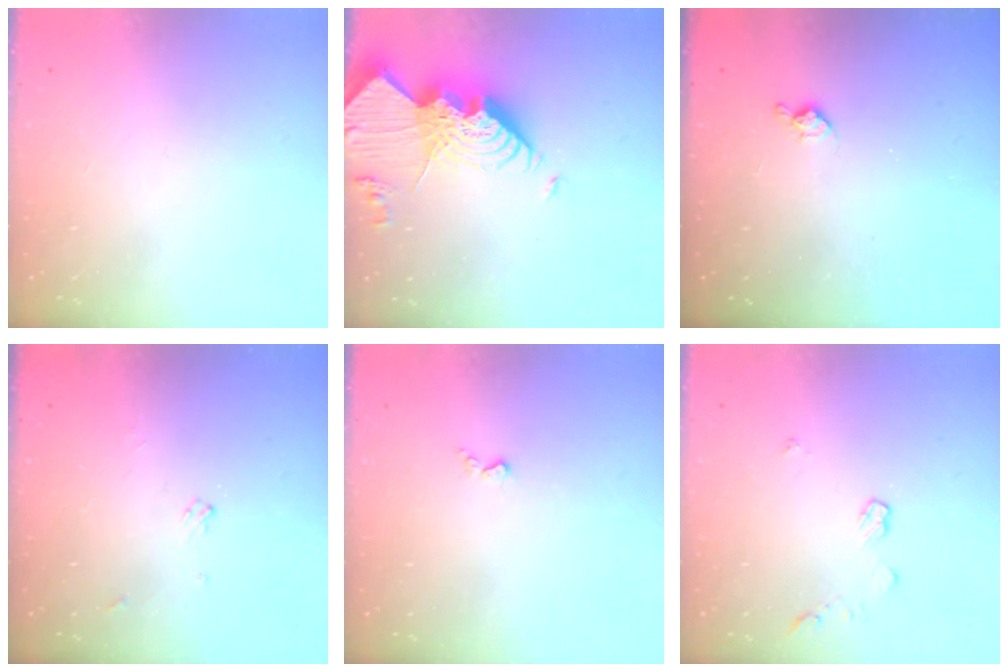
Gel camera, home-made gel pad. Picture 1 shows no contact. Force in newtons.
{"total": 24.8, "press": 24.6, "slide": 2.6}
{"total": 4.9, "press": 4.8, "slide": 0.5}
{"total": 3.9, "press": 3.9, "slide": 0.2}
{"total": 3.0, "press": 2.9, "slide": 0.5}
{"total": 4.1, "press": 4.1, "slide": 0.5}